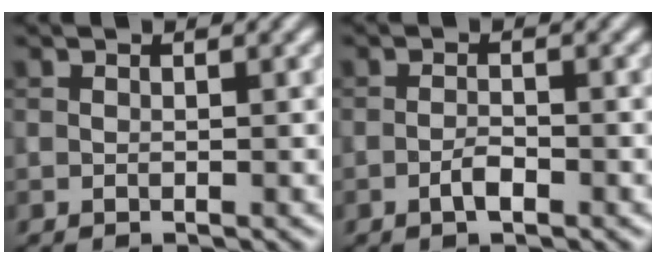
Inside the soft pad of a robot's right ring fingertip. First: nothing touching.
{"total": 1.5, "force": [-0.8, 0.4, 1.2], "torque": [-0.023, 0.002, -0.018]}